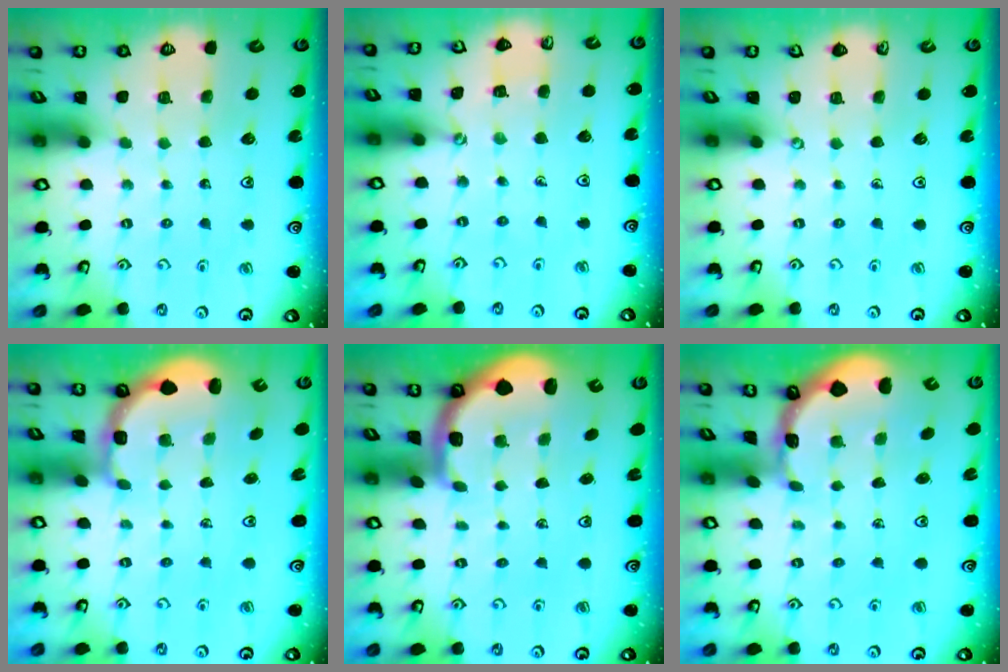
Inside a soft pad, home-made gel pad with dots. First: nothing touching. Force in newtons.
{"total": 2.1, "press": 2.1, "slide": 0.4}
{"total": 0.0}
{"total": 2.4, "press": 1.8, "slide": 1.7}
{"total": 1.5, "press": 1.5, "slide": 0.3}
{"total": 1.0, "press": 0.9, "slide": 0.2}